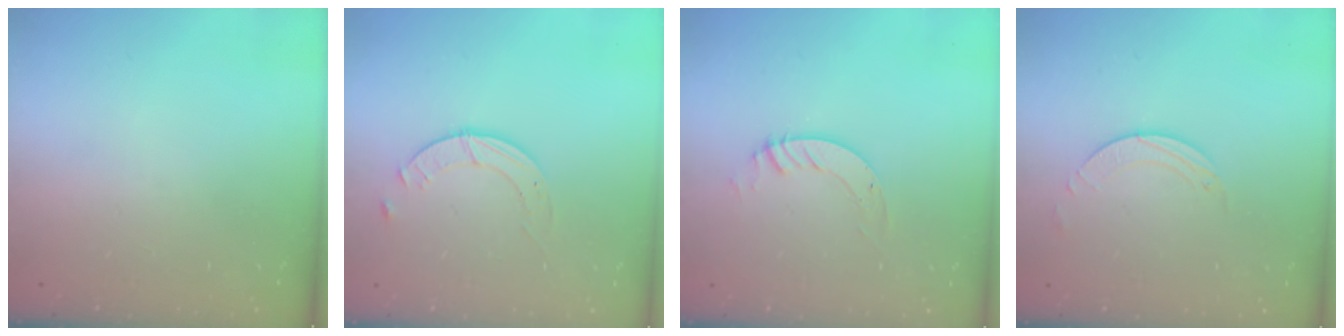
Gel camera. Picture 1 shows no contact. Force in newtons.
{"total": 2.3, "press": 2.3, "slide": 0.3}
{"total": 3.7, "press": 3.7, "slide": 0.2}
{"total": 2.0, "press": 2.0, "slide": 0.2}